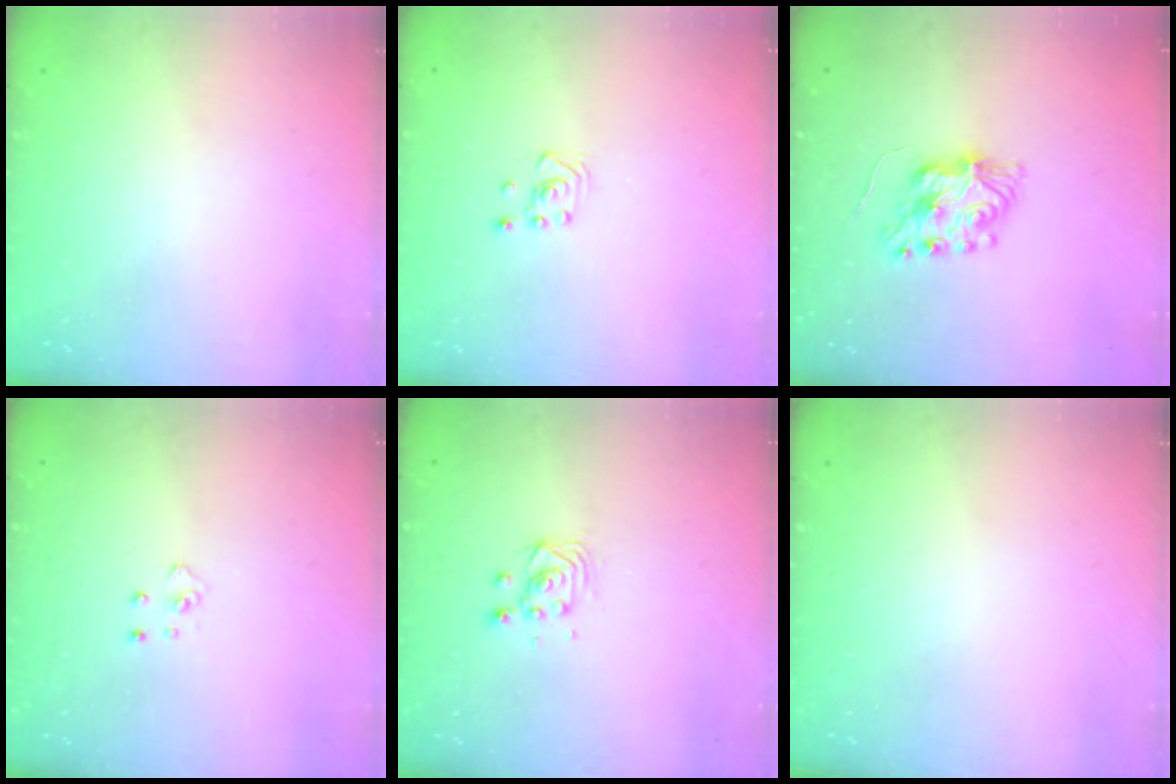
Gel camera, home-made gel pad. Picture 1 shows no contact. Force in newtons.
{"total": 2.6, "press": 2.4, "slide": 1.0}
{"total": 8.7, "press": 8.6, "slide": 0.6}
{"total": 4.7, "press": 4.6, "slide": 0.4}
{"total": 3.1, "press": 3.1, "slide": 0.3}
{"total": 0.0}